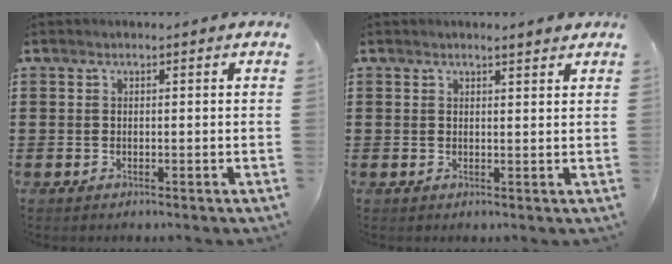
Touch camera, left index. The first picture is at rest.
{"total": 1.8, "force": [1.6, 0.0, 0.7], "torque": [-0.016, 0.001, 0.031]}